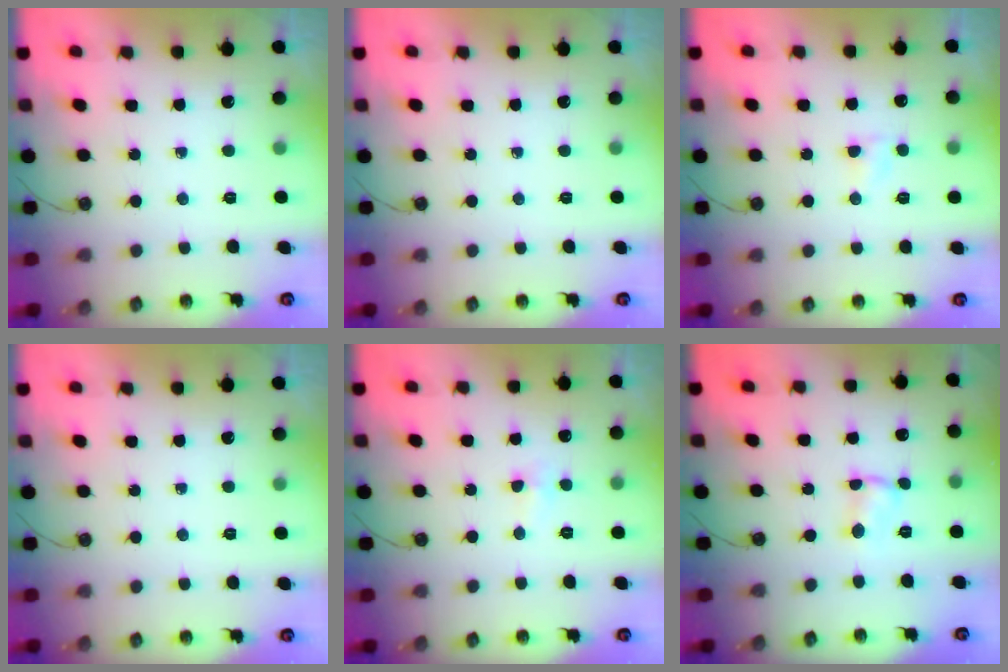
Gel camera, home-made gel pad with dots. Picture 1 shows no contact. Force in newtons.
{"total": 0.0}
{"total": 3.0, "press": 3.0, "slide": 0.3}
{"total": 0.0}
{"total": 3.7, "press": 3.6, "slide": 0.6}
{"total": 1.9, "press": 1.9, "slide": 0.3}